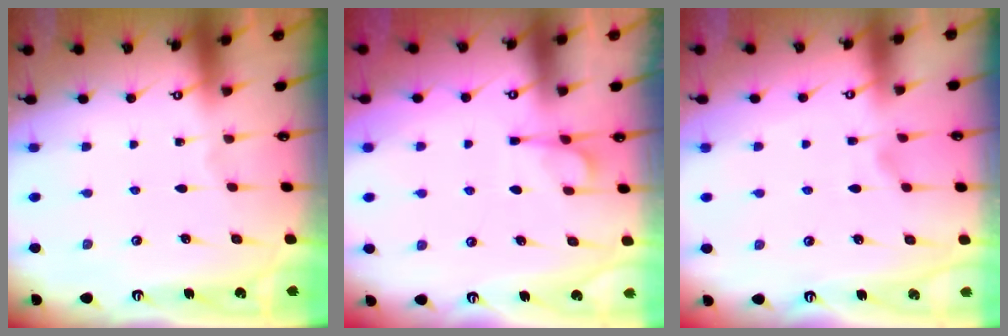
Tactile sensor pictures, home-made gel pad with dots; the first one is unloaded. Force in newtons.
{"total": 1.1, "press": 0.0, "slide": 1.1}
{"total": 1.7, "press": 1.4, "slide": 0.9}